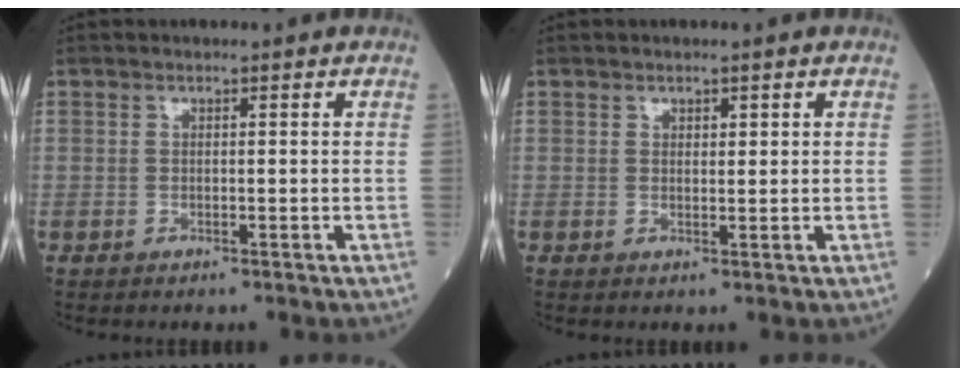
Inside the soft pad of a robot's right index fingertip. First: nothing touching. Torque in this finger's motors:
{"motor_torque": [-0.04, 0.04, -0.03, -0.01]}